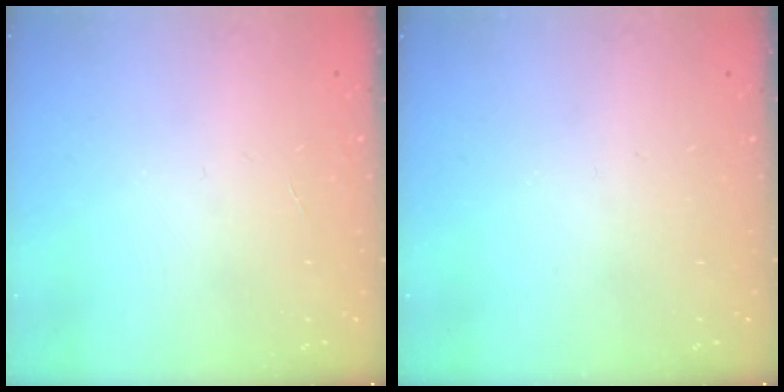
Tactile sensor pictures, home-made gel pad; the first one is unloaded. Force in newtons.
{"total": 0.0}